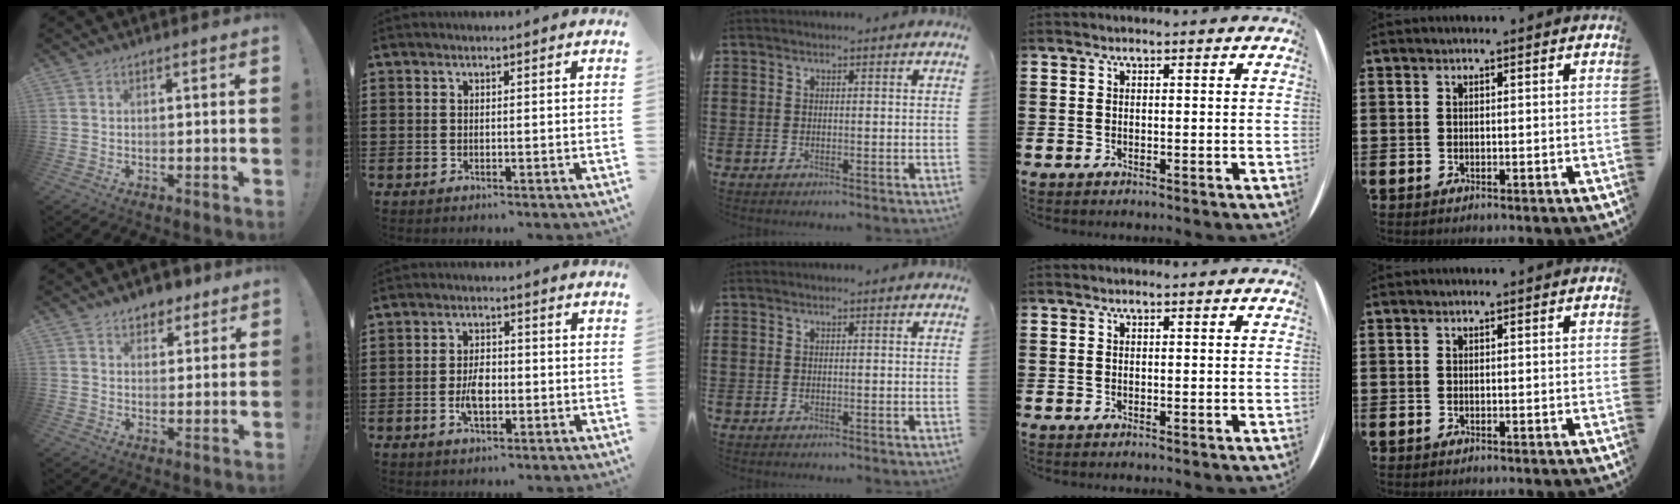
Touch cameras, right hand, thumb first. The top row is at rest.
{"thumb": {"total": 6.0, "force": [4.2, 3.9, 1.5], "torque": [0.000, -0.028, 0.075]}, "index": {"total": 4.3, "force": [-0.9, 2.3, 3.5], "torque": [-0.078, 0.002, -0.020]}}